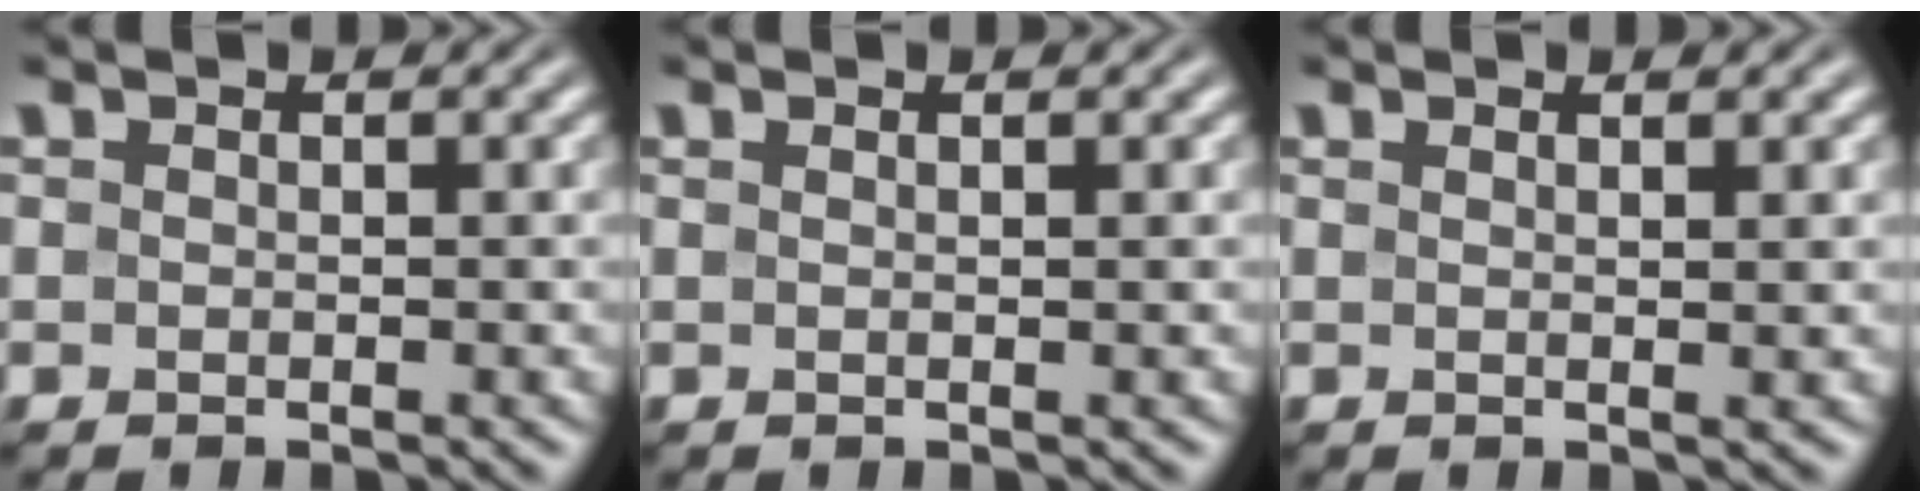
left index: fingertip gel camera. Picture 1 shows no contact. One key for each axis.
{"total": 1.2, "fx": 0.5, "fy": 0.4, "fz": 1.0, "tx": -0.008, "ty": 0.001, "tz": 0.000}
{"total": 2.0, "fx": 1.0, "fy": 0.7, "fz": 1.6, "tx": -0.016, "ty": 0.002, "tz": 0.001}